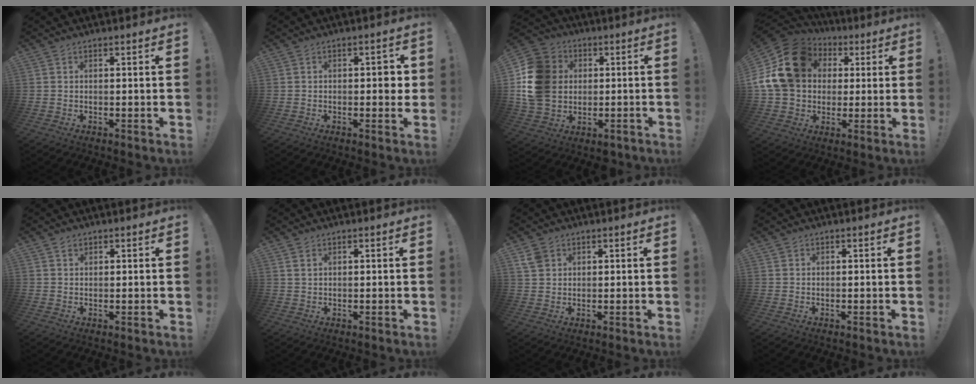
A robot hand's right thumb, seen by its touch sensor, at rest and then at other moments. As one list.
[{"total": 2.8, "force": [-0.1, 1.7, 2.2], "torque": [-0.021, 0.004, -0.006]}, {"total": 19.1, "force": [0.7, 16.1, 10.3], "torque": [-0.190, 0.016, 0.028]}, {"total": 21.4, "force": [5.0, 17.2, 11.6], "torque": [-0.199, -0.016, 0.116]}, {"total": 1.3, "force": [1.0, 0.7, 0.4], "torque": [-0.003, -0.003, 0.018]}, {"total": 1.5, "force": [0.9, 0.7, 1.0], "torque": [-0.014, -0.001, 0.015]}, {"total": 4.1, "force": [2.4, 2.9, 1.7], "torque": [-0.030, -0.005, 0.048]}, {"total": 0.7, "force": [0.5, 0.5, 0.0], "torque": [0.004, -0.002, 0.008]}]